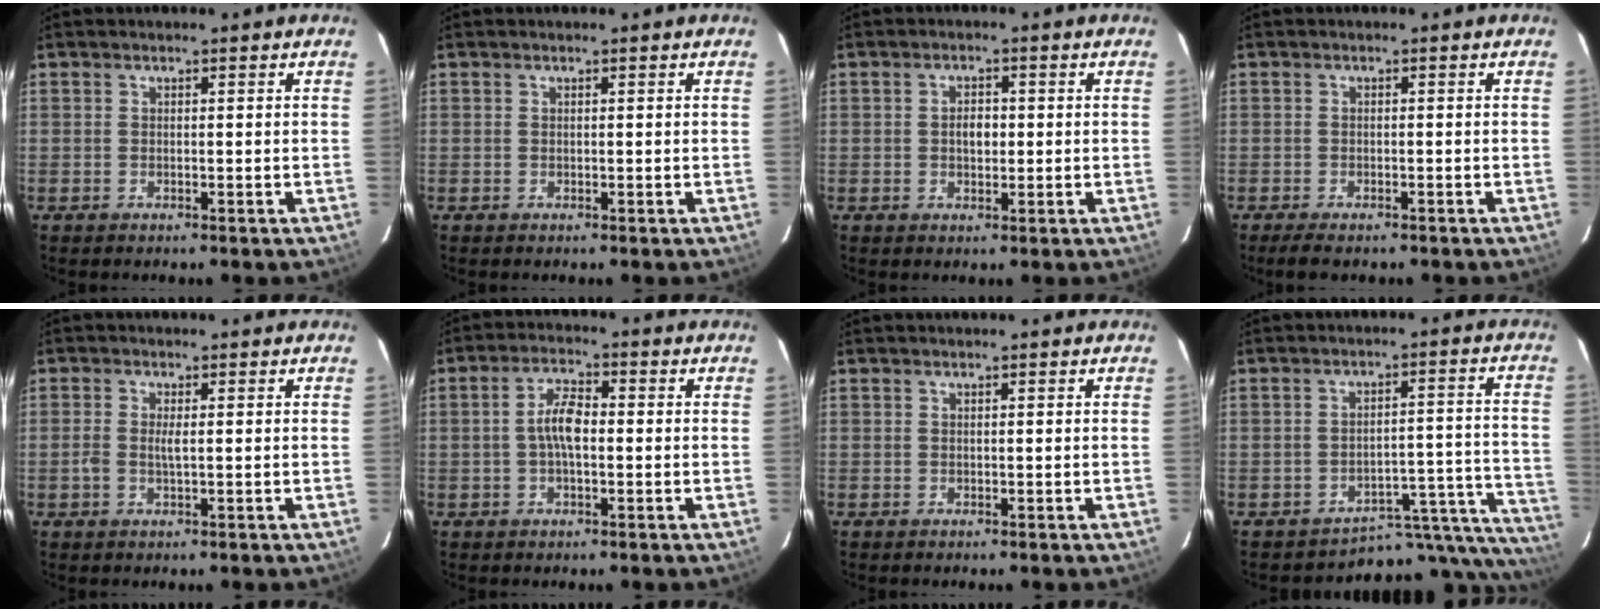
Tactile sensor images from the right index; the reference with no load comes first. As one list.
[{"total": 0.0}, {"total": 2.7, "force": [-0.1, 1.8, 2.0], "torque": [-0.033, 0.007, -0.002]}, {"total": 4.6, "force": [-3.7, 1.3, 2.4], "torque": [-0.053, -0.015, -0.060]}, {"total": 2.2, "force": [-0.2, 0.6, 2.2], "torque": [-0.046, 0.000, -0.005]}, {"total": 5.2, "force": [-0.5, 2.0, 4.7], "torque": [-0.093, 0.012, -0.010]}, {"total": 0.0}, {"total": 13.9, "force": [-12.4, 4.8, 4.2], "torque": [-0.019, 0.037, -0.166]}]